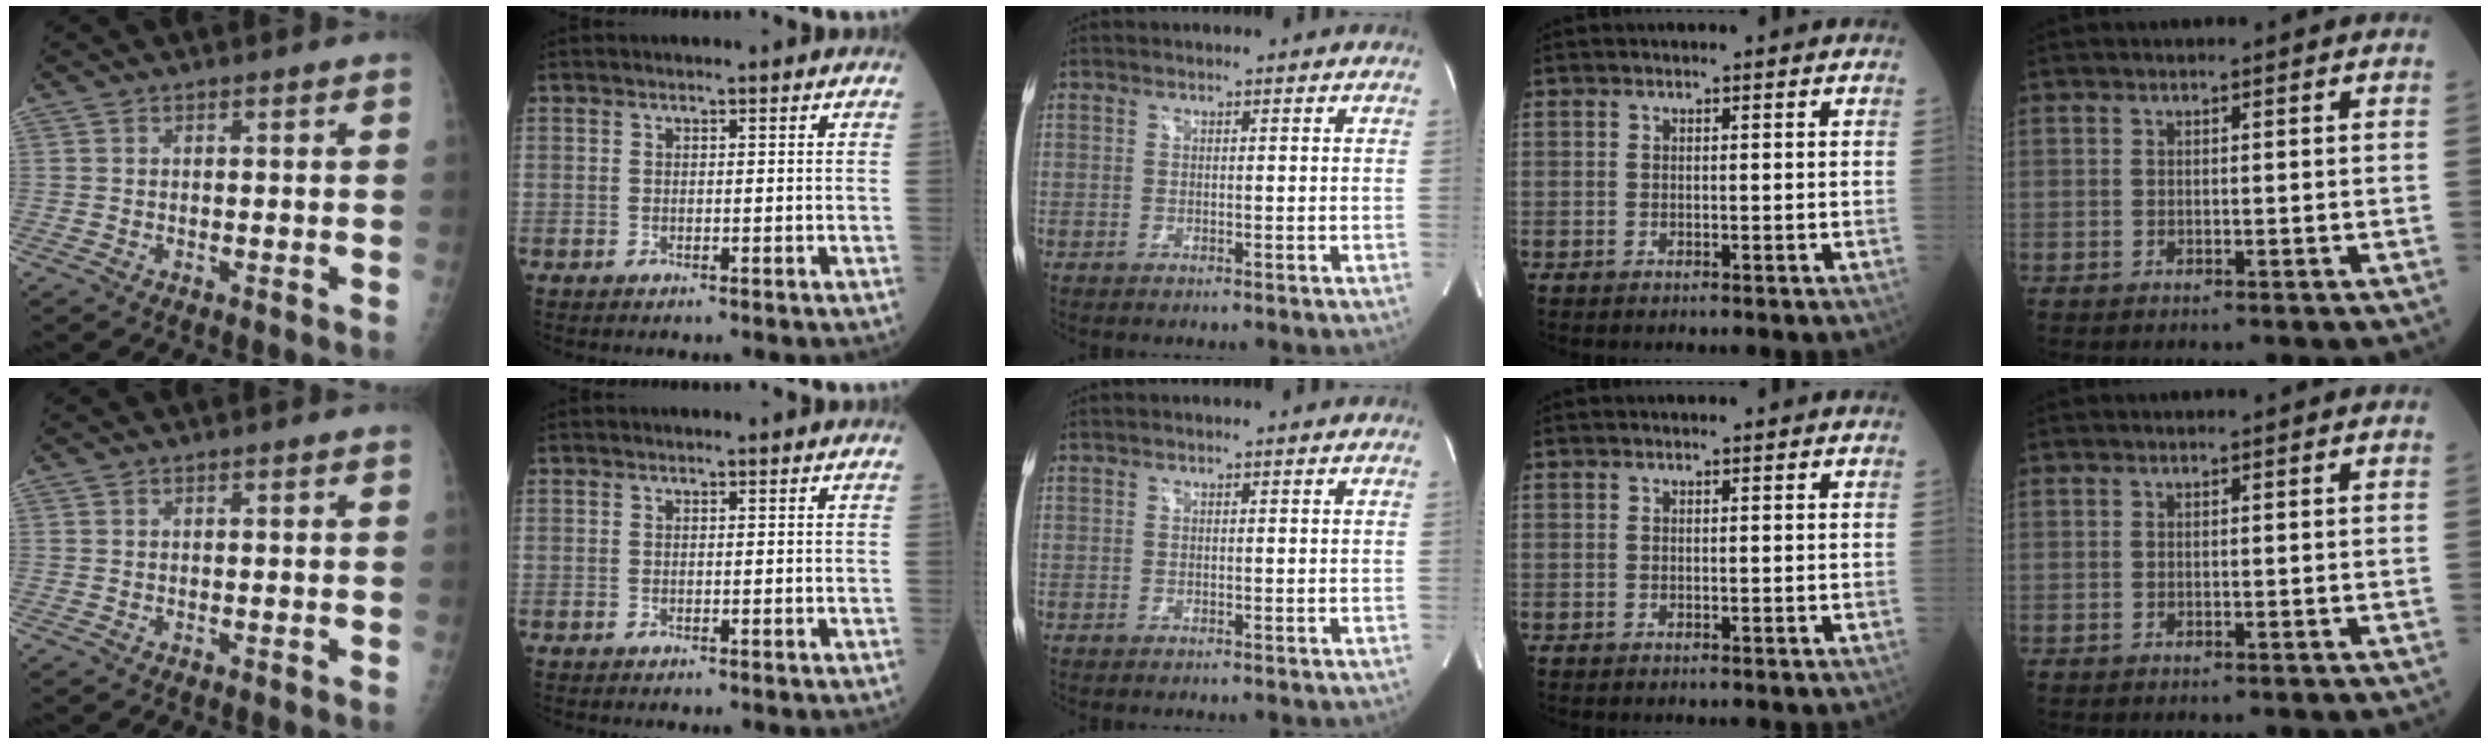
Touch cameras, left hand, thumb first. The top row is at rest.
{}